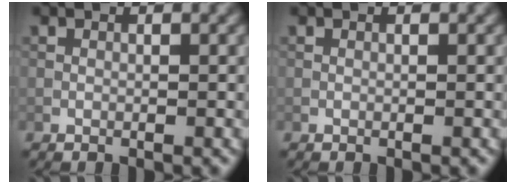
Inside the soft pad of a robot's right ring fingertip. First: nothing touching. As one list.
[{"total": 0.0}]